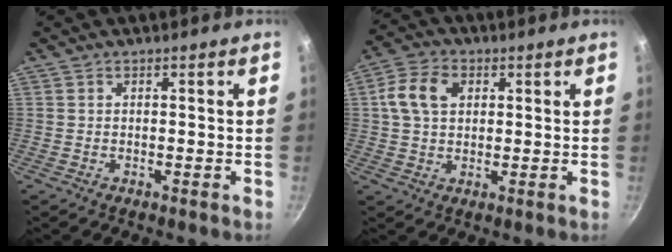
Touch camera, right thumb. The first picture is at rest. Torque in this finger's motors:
{"motor_torque": [-0.46, 0.70, 0.59, -0.56, 0.03]}